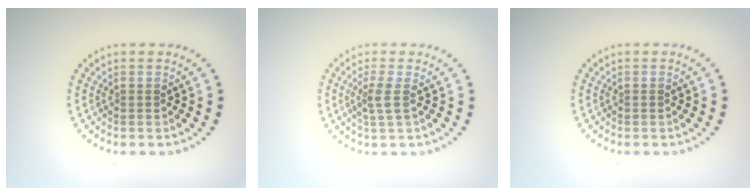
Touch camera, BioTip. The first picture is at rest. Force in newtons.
{"total": 1.8, "press": 1.4, "slide": 1.1}
{"total": 0.0}